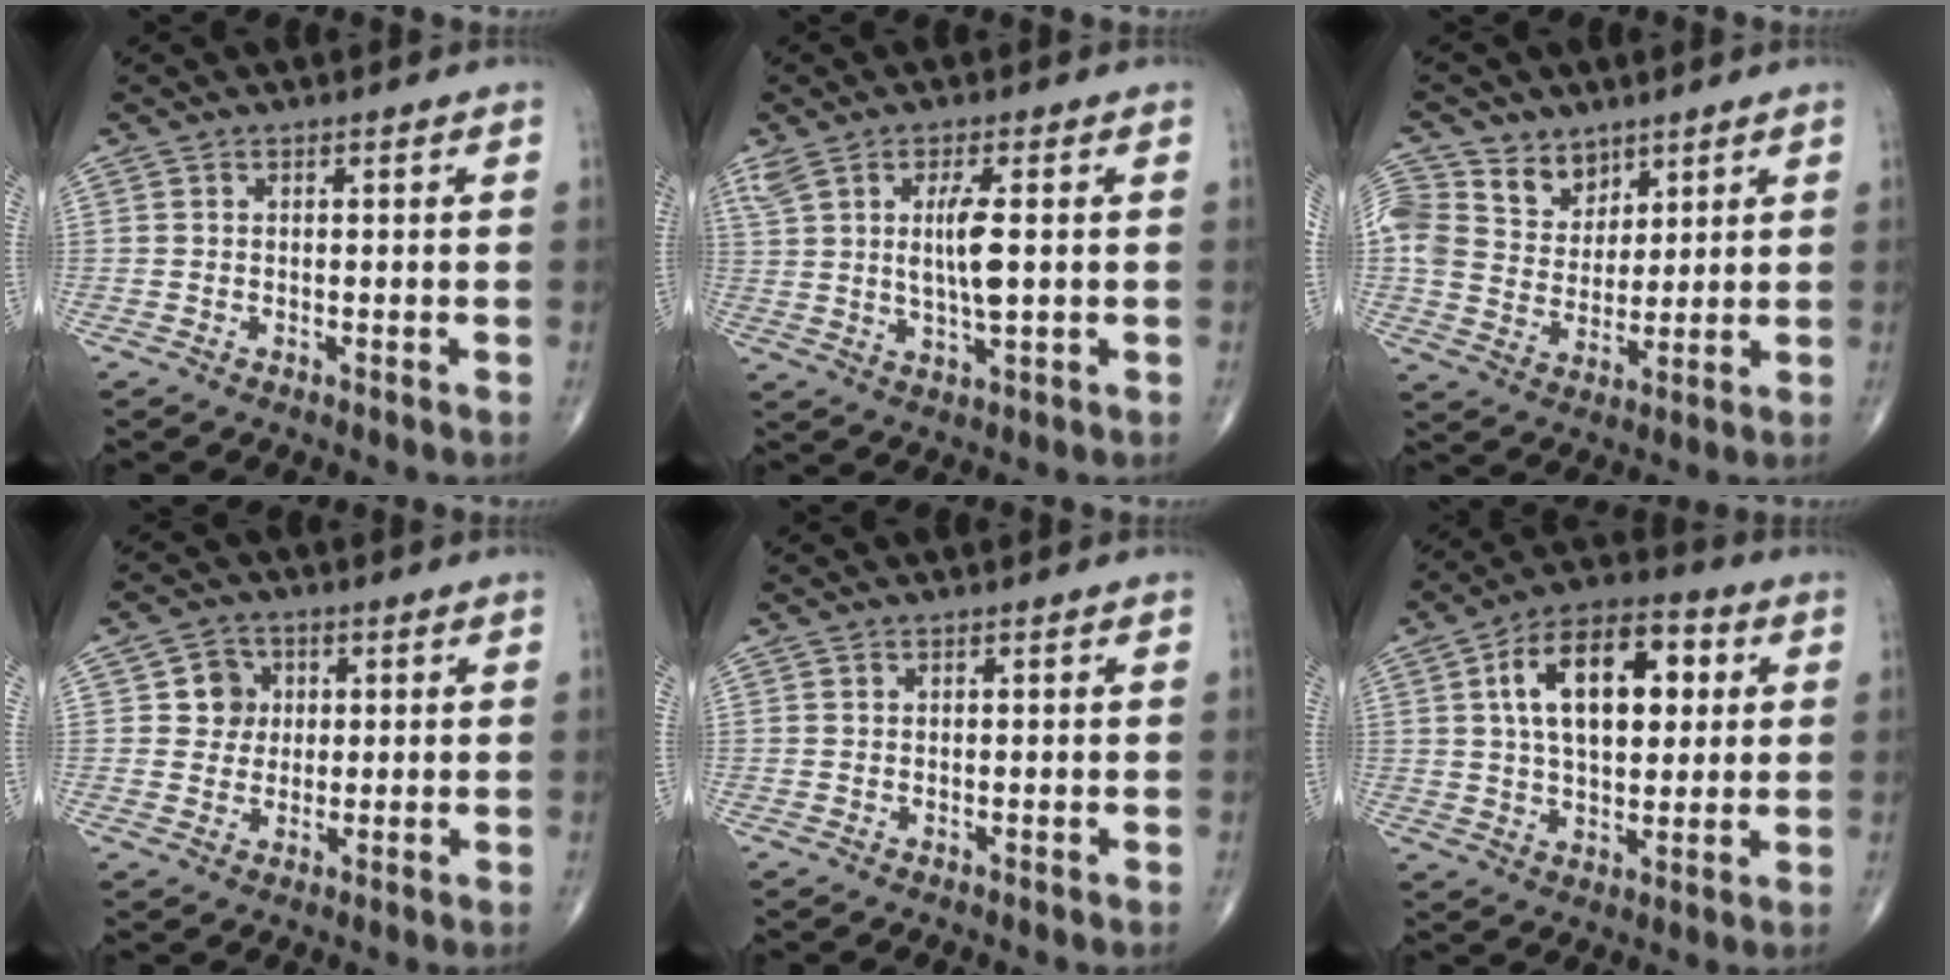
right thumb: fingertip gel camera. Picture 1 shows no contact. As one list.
[{"total": 8.1, "force": [1.5, 2.3, 7.6], "torque": [-0.153, -0.005, 0.036]}, {"total": 12.6, "force": [6.4, 9.8, 4.6], "torque": [-0.068, -0.021, 0.129]}, {"total": 5.3, "force": [1.2, 5.0, 1.5], "torque": [0.009, 0.004, 0.013]}, {"total": 0.0}, {"total": 17.9, "force": [4.4, 10.0, 14.2], "torque": [-0.200, 0.012, 0.066]}]